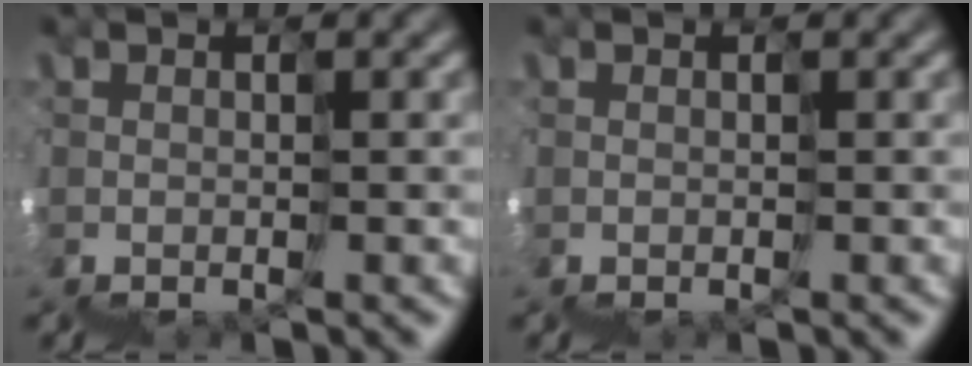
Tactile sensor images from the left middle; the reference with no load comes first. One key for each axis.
{"total": 0.0}